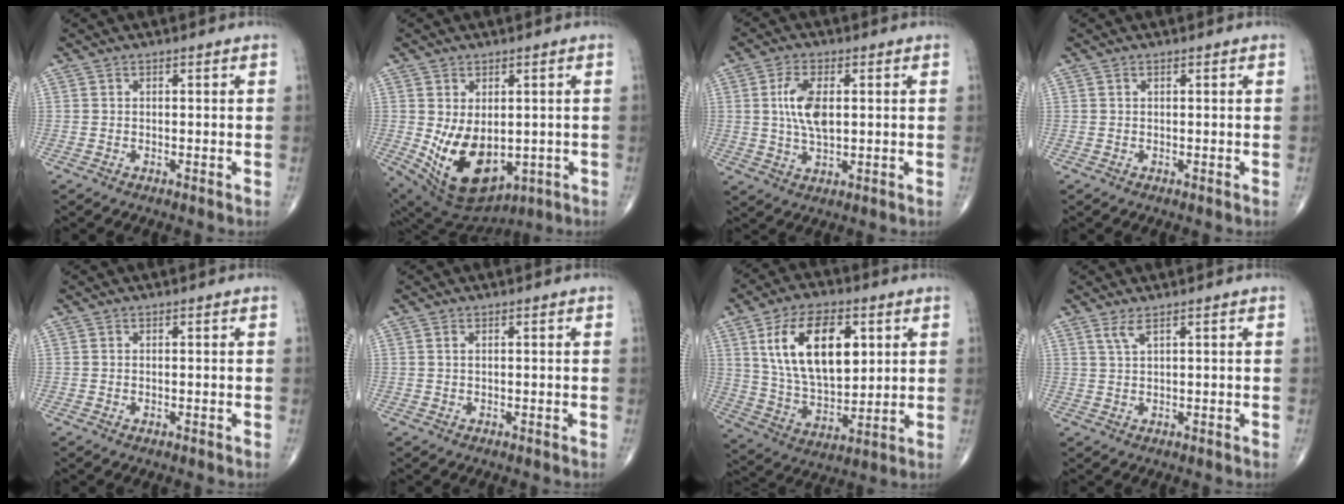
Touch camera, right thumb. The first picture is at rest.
{"total": 14.4, "force": [-1.7, 9.1, 11.0], "torque": [-0.173, -0.013, 0.007]}
{"total": 7.8, "force": [1.3, 3.7, 6.8], "torque": [-0.137, -0.003, 0.024]}
{"total": 0.0}
{"total": 0.0}
{"total": 0.6, "force": [0.3, 0.2, 0.5], "torque": [-0.014, 0.005, 0.006]}
{"total": 18.4, "force": [5.7, 9.9, 14.4], "torque": [-0.225, -0.020, 0.110]}
{"total": 2.1, "force": [1.3, 0.2, 1.6], "torque": [-0.041, -0.004, 0.033]}